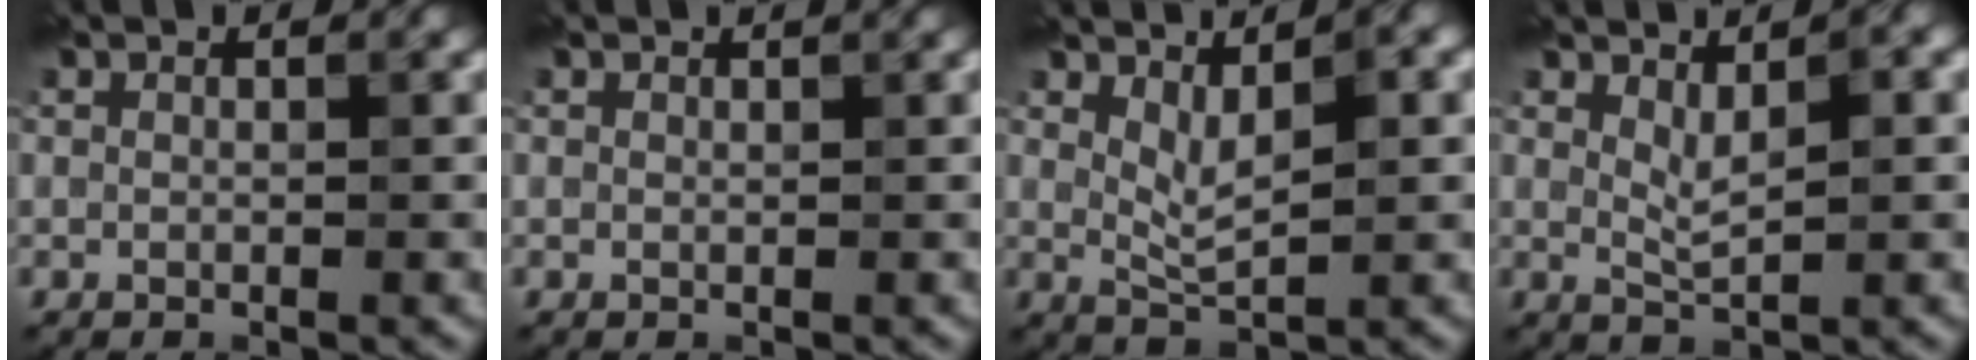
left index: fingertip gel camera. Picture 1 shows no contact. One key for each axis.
{"total": 0.6, "fx": 0.5, "fy": 0.1, "fz": 0.2, "tx": -0.002, "ty": -0.003, "tz": 0.005}
{"total": 2.7, "fx": 0.8, "fy": 0.9, "fz": 2.4, "tx": -0.053, "ty": -0.003, "tz": 0.024}
{"total": 2.1, "fx": 0.6, "fy": 0.6, "fz": 1.9, "tx": -0.039, "ty": -0.002, "tz": 0.019}